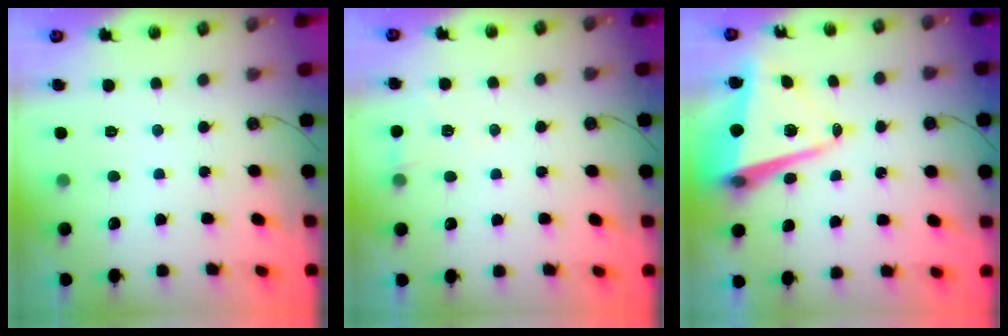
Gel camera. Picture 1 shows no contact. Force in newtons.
{"total": 5.1, "press": 5.0, "slide": 1.1}
{"total": 10.6, "press": 10.4, "slide": 1.9}